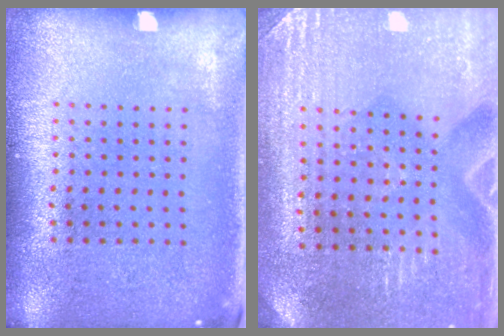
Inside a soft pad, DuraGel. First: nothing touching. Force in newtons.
{"total": 3.0, "press": 2.9, "slide": 0.3}